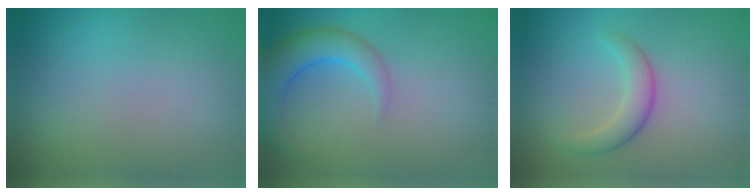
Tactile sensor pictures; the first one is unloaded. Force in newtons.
{"total": 4.6, "press": 4.6, "slide": 0.4}
{"total": 2.7, "press": 2.7, "slide": 0.1}